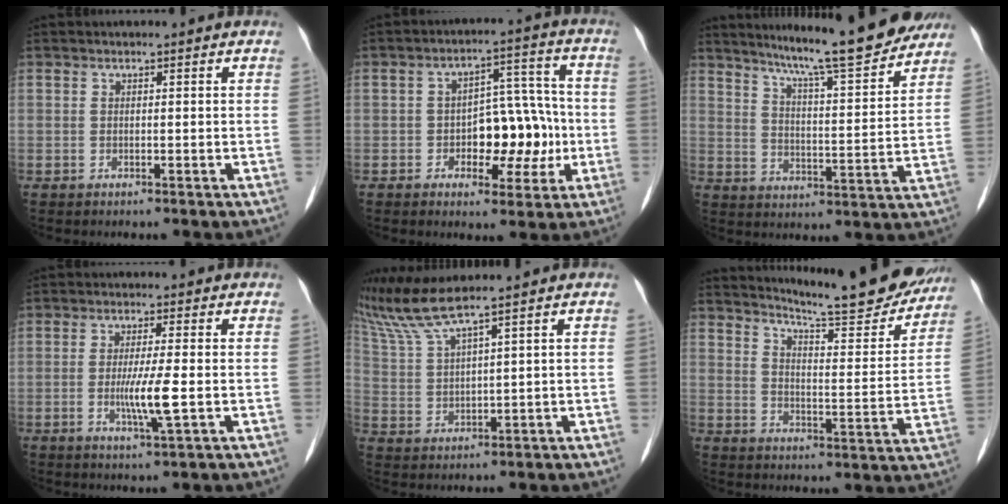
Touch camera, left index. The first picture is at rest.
{"total": 9.7, "force": [-1.9, 5.2, 8.0], "torque": [-0.116, 0.031, -0.024]}
{"total": 15.7, "force": [13.7, 0.9, 7.5], "torque": [-0.117, -0.002, 0.197]}
{"total": 5.3, "force": [-1.0, -0.1, 5.2], "torque": [-0.104, -0.012, -0.021]}
{"total": 6.7, "force": [5.8, -1.5, 3.1], "torque": [-0.079, 0.001, 0.127]}
{"total": 17.6, "force": [16.3, 2.0, 6.2], "torque": [-0.090, -0.047, 0.209]}